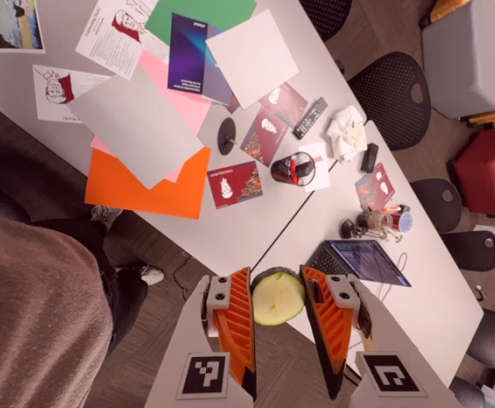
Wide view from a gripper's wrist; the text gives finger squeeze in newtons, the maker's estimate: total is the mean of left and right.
{"total": 11.3, "left": 11.6, "right": 11.0}